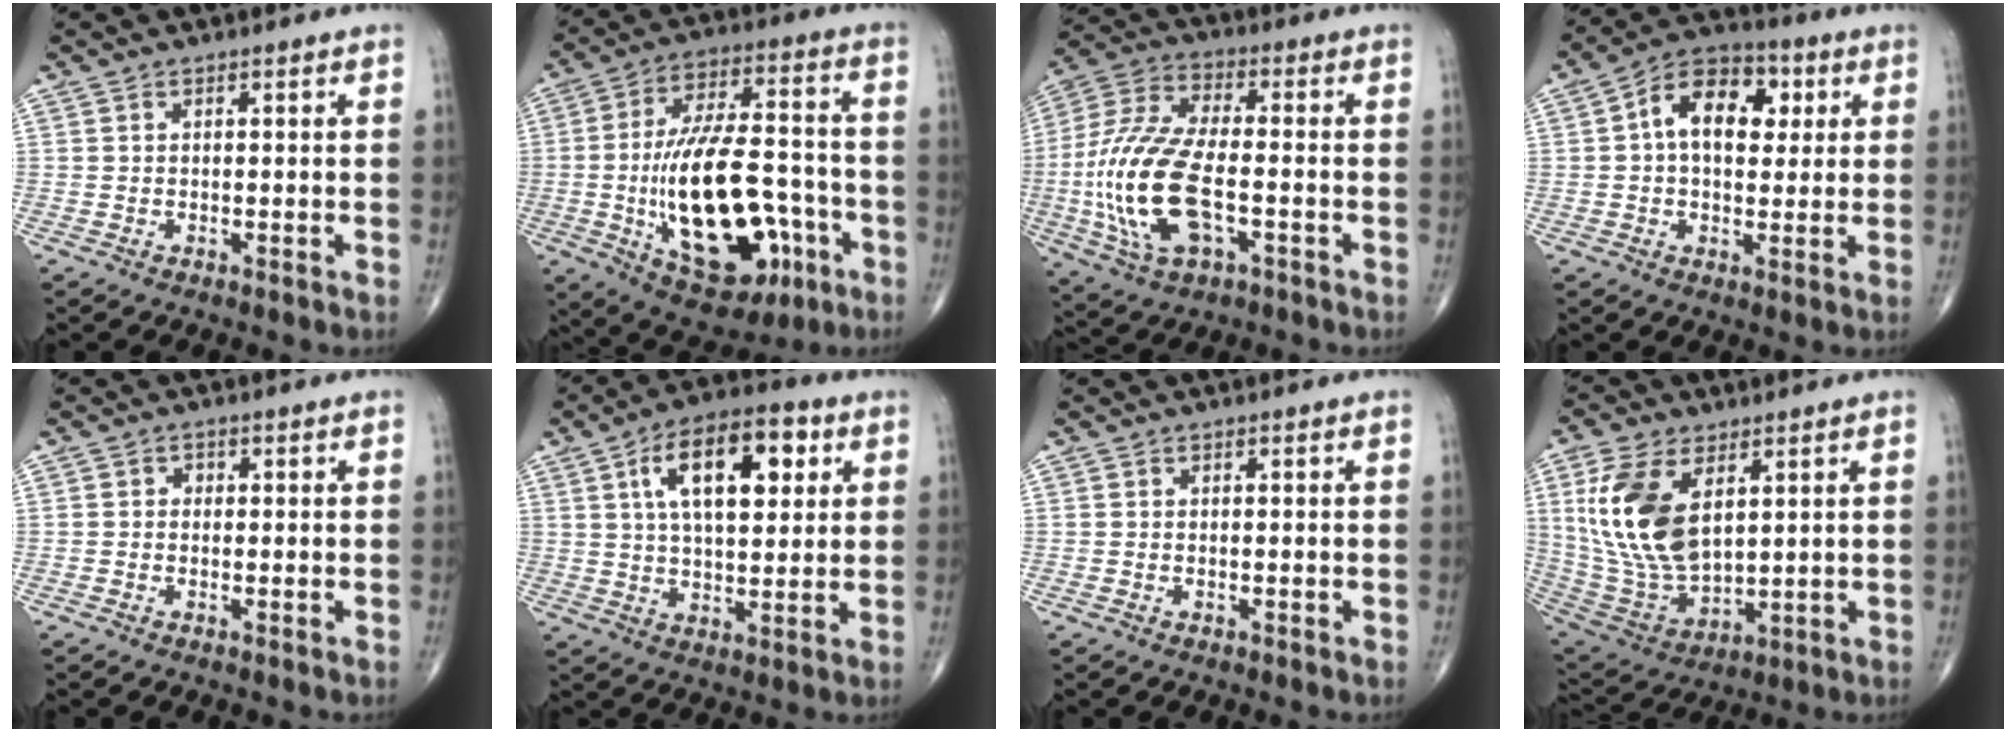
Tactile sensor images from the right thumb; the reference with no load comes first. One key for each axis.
{"total": 24.4, "fx": -6.4, "fy": 12.0, "fz": 20.2, "tx": -0.323, "ty": 0.032, "tz": -0.084}
{"total": 19.5, "fx": -3.9, "fy": 9.2, "fz": 16.7, "tx": -0.367, "ty": 0.018, "tz": -0.068}
{"total": 12.8, "fx": 2.7, "fy": 8.2, "fz": 9.5, "tx": -0.122, "ty": 0.018, "tz": 0.033}
{"total": 1.1, "fx": -0.1, "fy": 1.0, "fz": 0.4, "tx": 0.002, "ty": 0.003, "tz": -0.007}
{"total": 15.7, "fx": 5.2, "fy": 7.5, "fz": 12.8, "tx": -0.185, "ty": 0.000, "tz": 0.082}
{"total": 0.0}
{"total": 17.5, "fx": 5.0, "fy": 9.8, "fz": 13.6, "tx": -0.268, "ty": -0.023, "tz": 0.110}